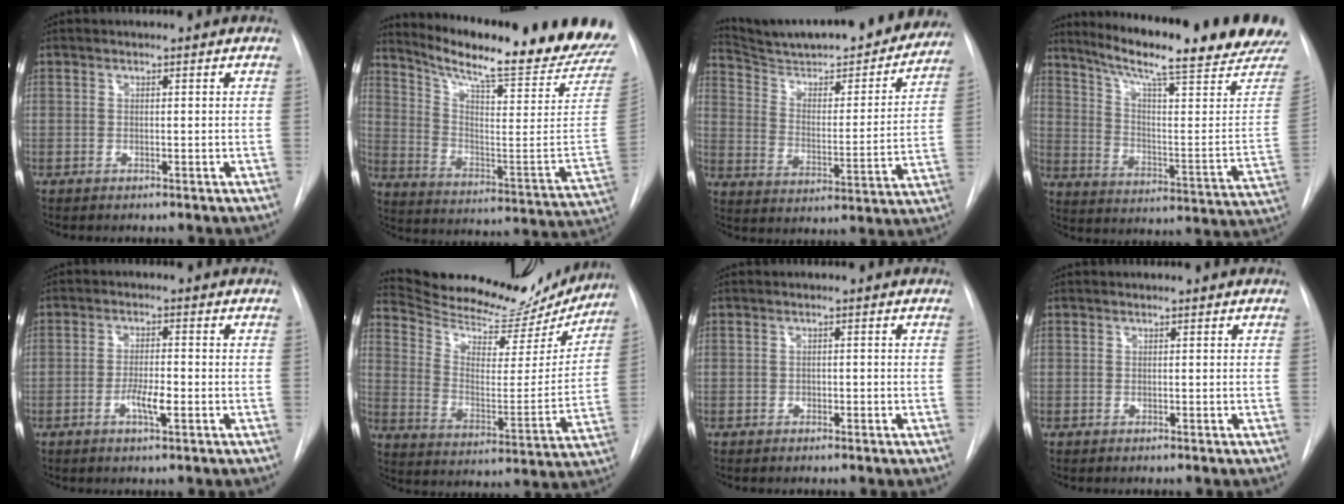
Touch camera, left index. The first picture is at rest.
{"total": 25.6, "force": [21.7, 1.4, 13.5], "torque": [-0.219, -0.088, 0.290]}
{"total": 27.1, "force": [24.4, 4.7, 10.9], "torque": [-0.165, -0.058, 0.326]}
{"total": 23.1, "force": [18.9, 0.0, 13.4], "torque": [-0.204, -0.078, 0.255]}
{"total": 4.0, "force": [-2.2, 0.6, 3.3], "torque": [-0.060, -0.005, -0.036]}
{"total": 22.6, "force": [21.3, 4.7, 6.2], "torque": [-0.096, -0.047, 0.297]}
{"total": 1.1, "force": [-1.1, 0.4, 0.1], "torque": [0.001, -0.004, -0.018]}
{"total": 0.0}